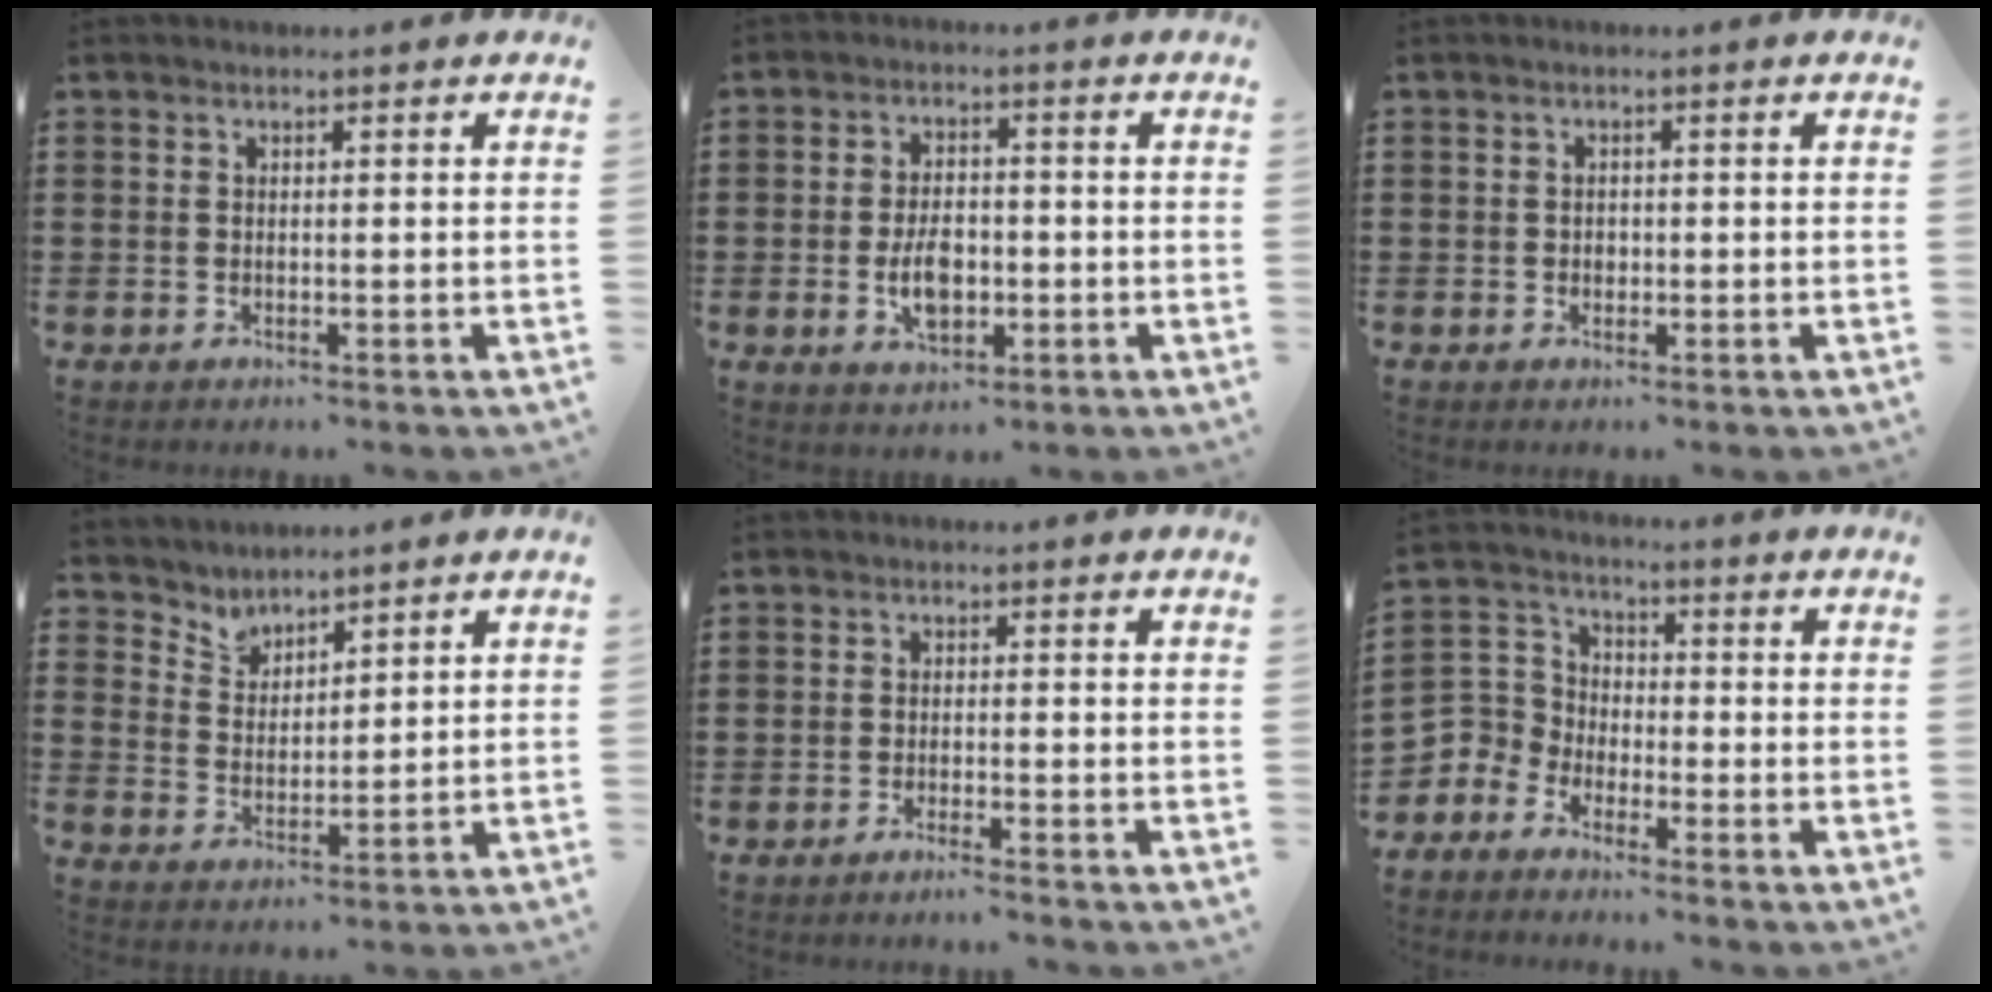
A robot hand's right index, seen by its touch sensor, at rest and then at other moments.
{"total": 5.9, "force": [-1.2, 3.4, 4.7], "torque": [-0.089, 0.001, -0.025]}
{"total": 0.8, "force": [0.1, 0.7, 0.3], "torque": [-0.009, 0.003, 0.001]}
{"total": 3.2, "force": [3.0, 0.9, -0.7], "torque": [-0.003, -0.010, 0.055]}
{"total": 1.4, "force": [-1.3, -0.3, 0.6], "torque": [-0.009, -0.001, -0.023]}
{"total": 4.4, "force": [-2.8, 3.3, 0.4], "torque": [-0.058, -0.007, -0.073]}